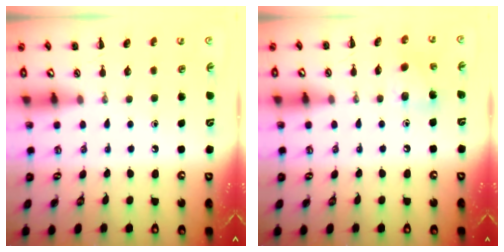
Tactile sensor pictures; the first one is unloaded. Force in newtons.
{"total": 6.4, "press": 6.2, "slide": 1.5}